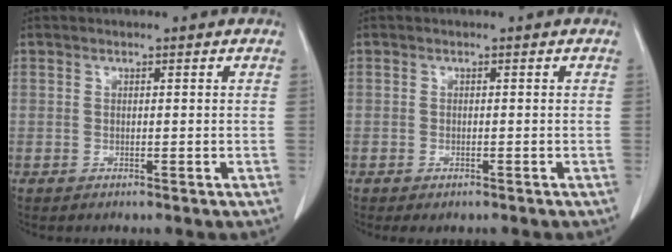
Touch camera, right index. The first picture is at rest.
{"total": 1.0, "force": [-0.7, 0.4, 0.6], "torque": [-0.006, -0.001, -0.002]}